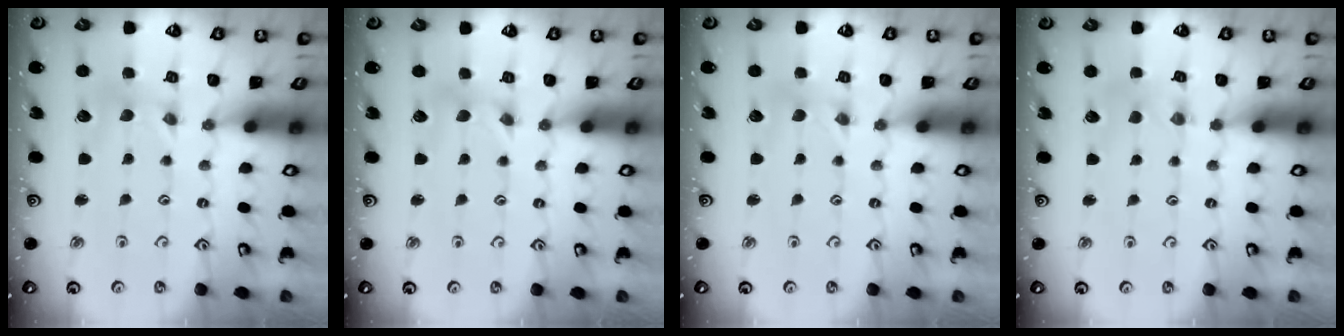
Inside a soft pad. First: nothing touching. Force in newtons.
{"total": 0.8, "press": 0.8, "slide": 0.1}
{"total": 0.0}
{"total": 2.4, "press": 2.4, "slide": 0.4}